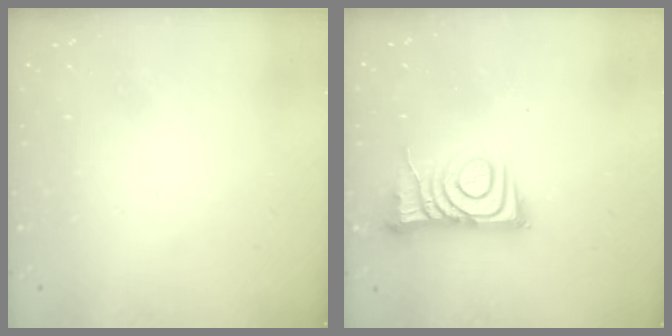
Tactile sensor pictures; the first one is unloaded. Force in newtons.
{"total": 9.7, "press": 9.7, "slide": 0.9}